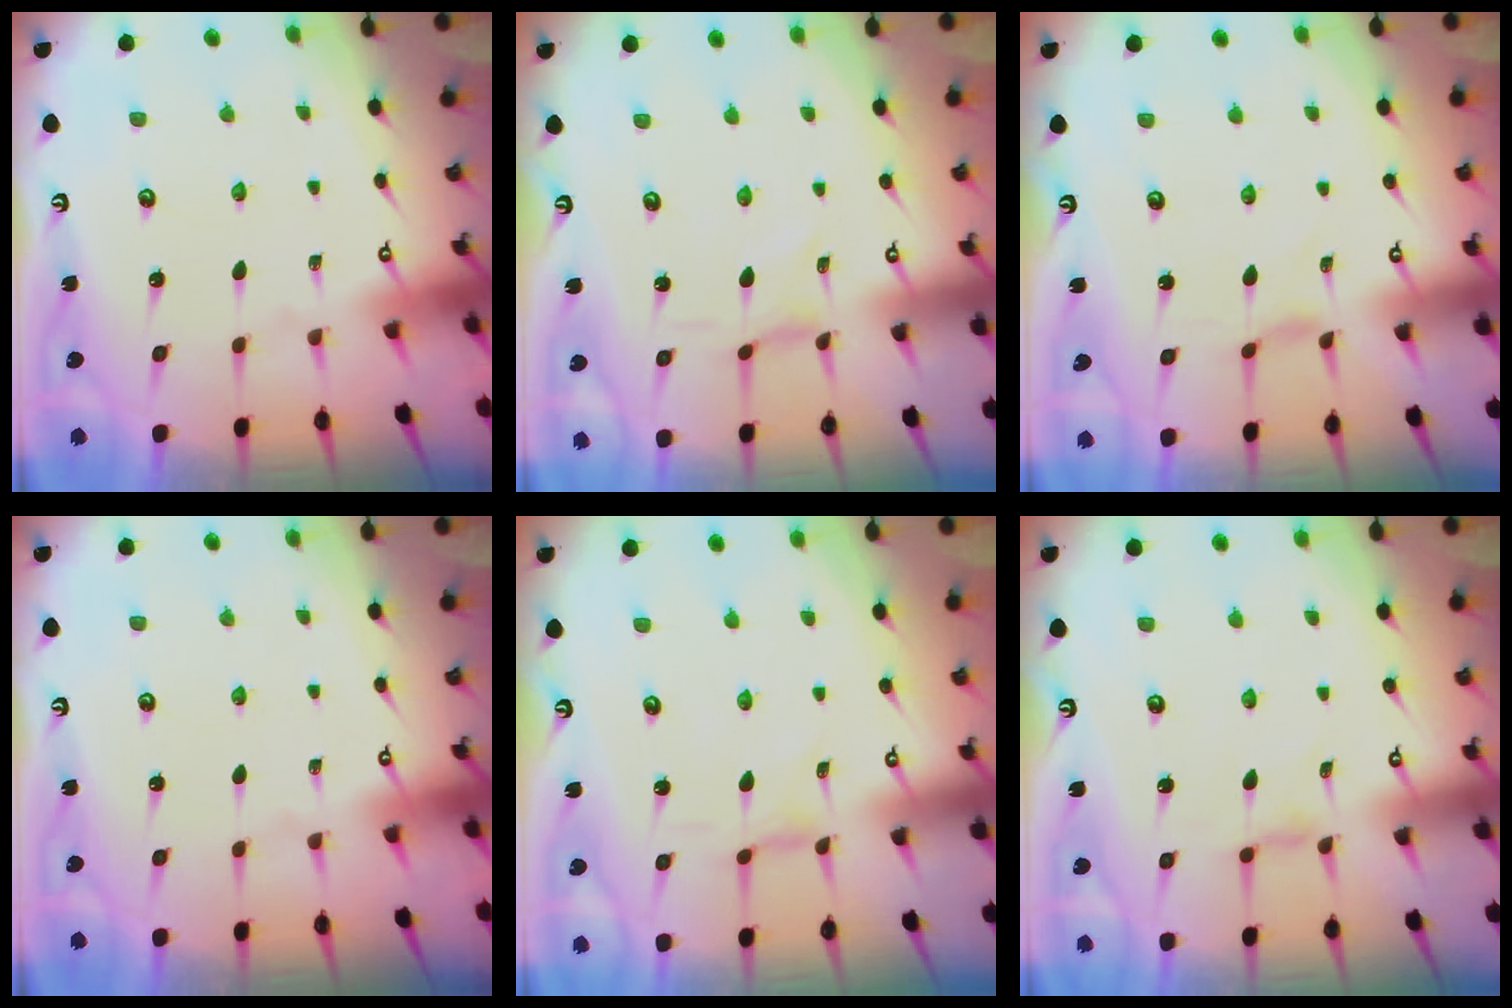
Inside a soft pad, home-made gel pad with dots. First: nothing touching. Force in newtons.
{"total": 0.0}
{"total": 0.8, "press": 0.8, "slide": 0.2}
{"total": 0.0}
{"total": 0.0}
{"total": 2.3, "press": 2.3, "slide": 0.4}